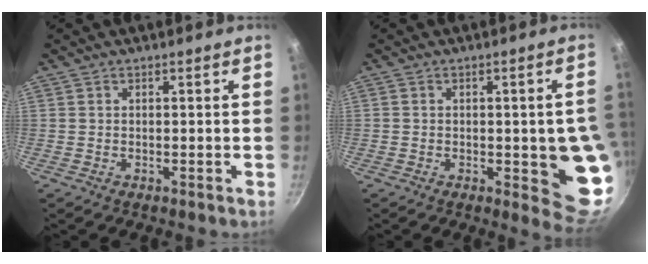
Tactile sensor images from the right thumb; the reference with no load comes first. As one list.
[{"total": 10.6, "force": [-1.4, 3.2, 10.0], "torque": [-0.081, 0.002, -0.014]}]